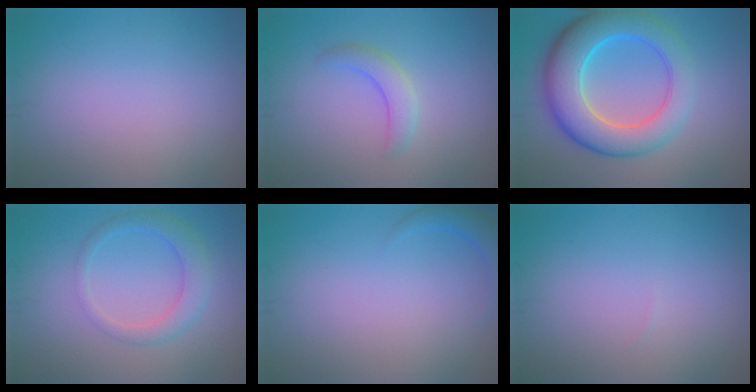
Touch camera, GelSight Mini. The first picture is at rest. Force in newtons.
{"total": 2.3, "press": 2.2, "slide": 0.2}
{"total": 8.8, "press": 8.7, "slide": 0.6}
{"total": 2.7, "press": 2.7, "slide": 0.1}
{"total": 1.7, "press": 1.6, "slide": 0.2}
{"total": 0.0}